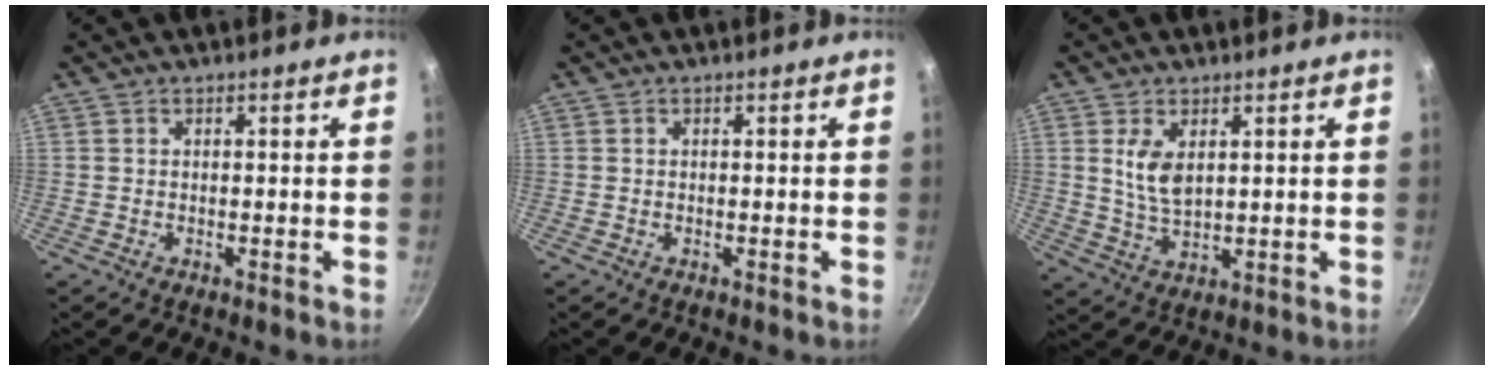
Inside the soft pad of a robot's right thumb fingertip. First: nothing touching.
{"total": 0.0}
{"total": 6.0, "force": [1.9, 3.2, 4.7], "torque": [-0.084, -0.021, 0.042]}